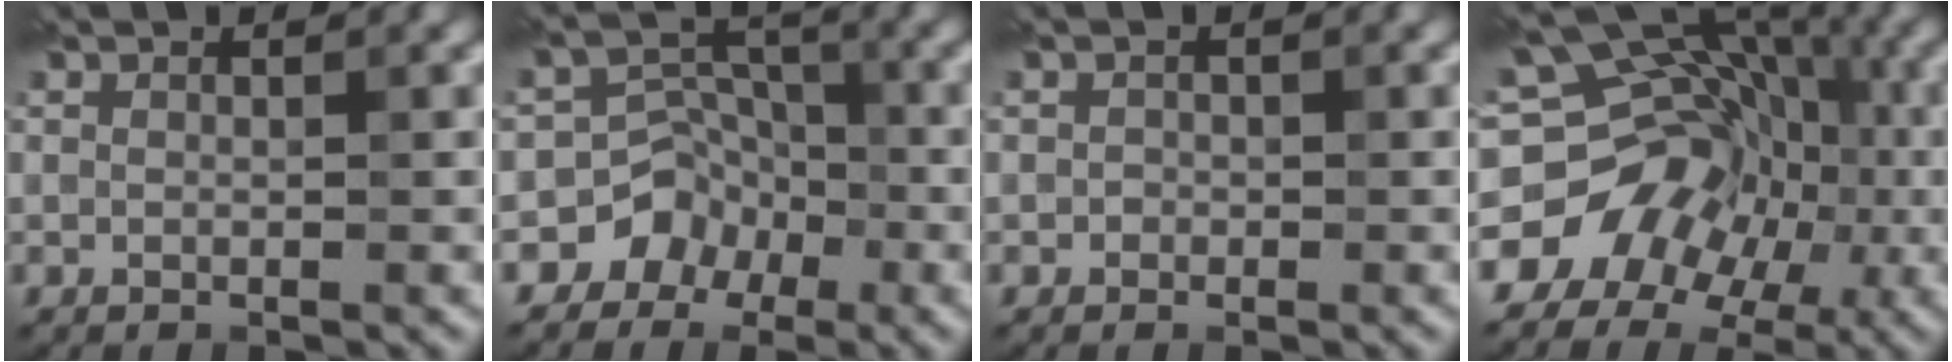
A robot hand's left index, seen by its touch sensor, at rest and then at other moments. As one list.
[{"total": 4.1, "force": [-2.3, 3.4, 0.2], "torque": [0.036, 0.024, -0.049]}, {"total": 0.5, "force": [-0.3, 0.5, -0.1], "torque": [0.004, 0.005, -0.008]}, {"total": 12.8, "force": [-4.1, 10.8, 5.5], "torque": [-0.073, 0.005, -0.082]}]